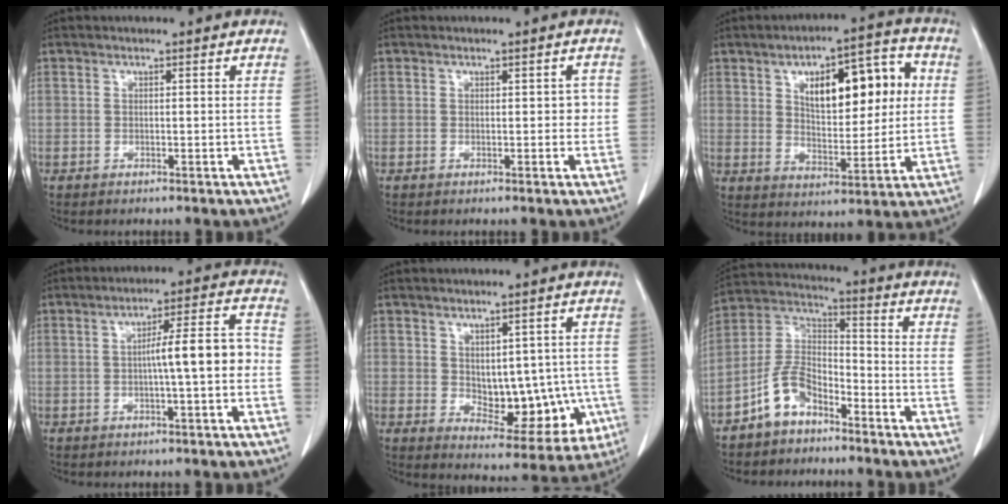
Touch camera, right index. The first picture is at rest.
{"total": 1.9, "force": [0.1, 1.3, 1.3], "torque": [-0.008, 0.013, 0.000]}
{"total": 14.1, "force": [4.0, 5.8, 12.3], "torque": [-0.173, 0.027, 0.065]}
{"total": 7.7, "force": [-0.9, 0.8, 7.6], "torque": [-0.111, 0.025, -0.013]}
{"total": 10.4, "force": [-0.8, 6.2, 8.4], "torque": [-0.096, 0.007, 0.014]}
{"total": 8.3, "force": [-5.6, 4.3, 4.3], "torque": [-0.094, 0.019, -0.115]}